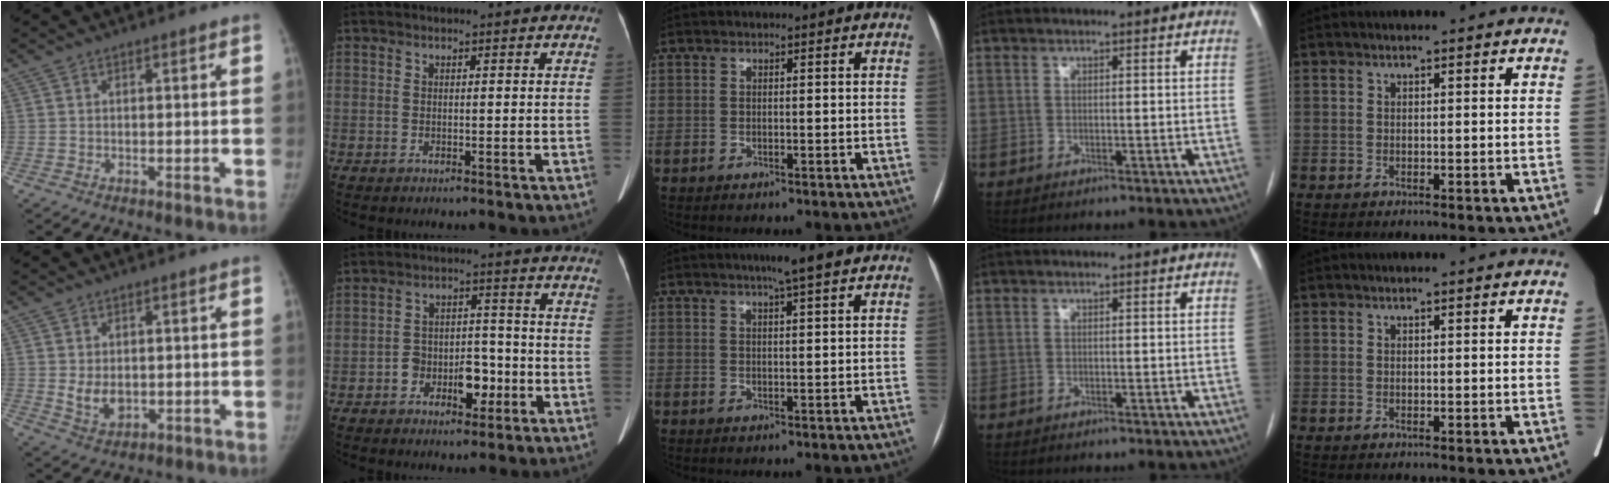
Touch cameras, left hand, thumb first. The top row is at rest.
{"thumb": {"total": 4.7, "force": [0.2, 3.3, 3.3], "torque": [-0.046, -0.012, 0.016]}, "index": {"total": 6.7, "force": [-2.9, 3.9, 4.7], "torque": [-0.074, 0.022, -0.043]}, "middle": {"total": 4.4, "force": [3.2, -0.1, 3.1], "torque": [-0.053, 0.008, 0.051]}}